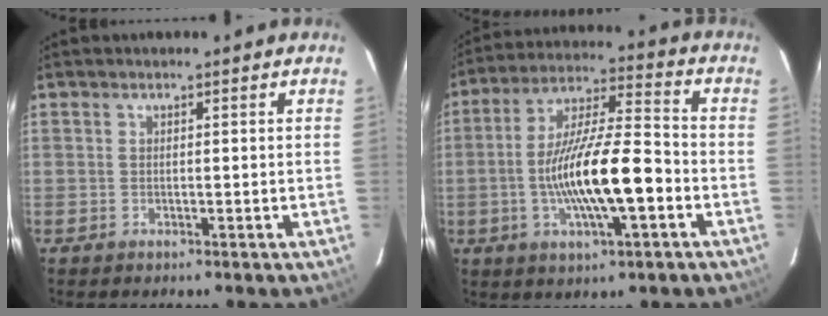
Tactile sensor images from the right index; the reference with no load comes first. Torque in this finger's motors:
{"motor_torque": [0.90, 0.30, 0.99, 0.21]}